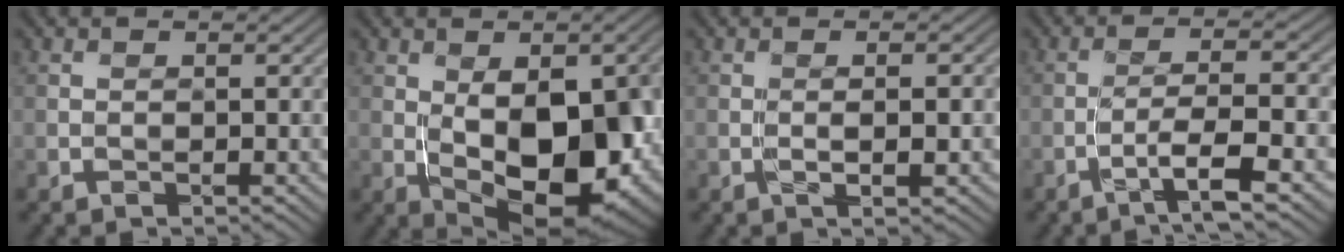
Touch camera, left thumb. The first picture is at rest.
{"total": 14.3, "force": [-1.4, 7.5, 12.2], "torque": [-0.176, -0.013, -0.011]}
{"total": 1.4, "force": [0.0, -0.1, 1.4], "torque": [-0.029, 0.000, 0.001]}
{"total": 5.2, "force": [-2.8, 0.1, 4.4], "torque": [-0.071, 0.014, -0.059]}